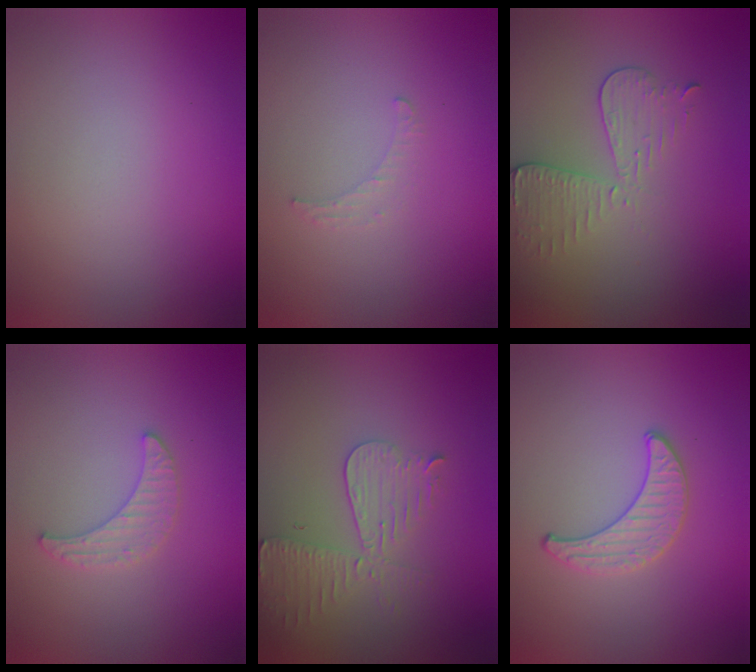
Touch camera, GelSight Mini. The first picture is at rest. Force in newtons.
{"total": 0.8, "press": 0.8, "slide": 0.3}
{"total": 2.9, "press": 2.7, "slide": 1.2}
{"total": 2.0, "press": 1.9, "slide": 0.5}
{"total": 3.9, "press": 3.4, "slide": 1.8}
{"total": 1.5, "press": 1.5, "slide": 0.1}